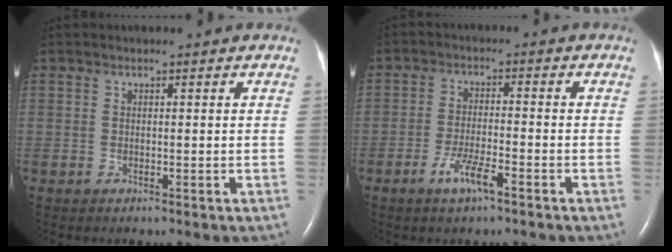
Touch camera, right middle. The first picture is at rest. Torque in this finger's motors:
{"motor_torque": [0.82, -0.57, 0.11, 0.04]}